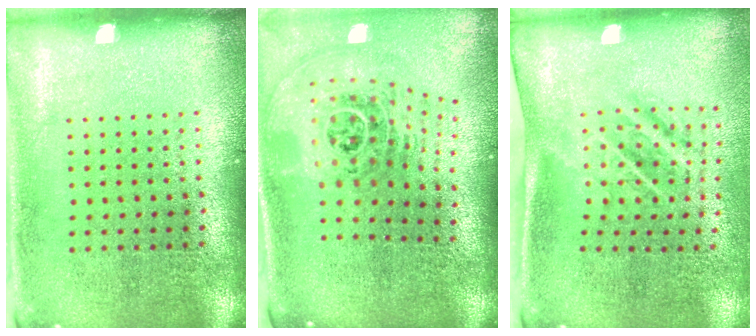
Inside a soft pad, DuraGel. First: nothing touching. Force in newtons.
{"total": 2.7, "press": 1.9, "slide": 1.9}
{"total": 1.8, "press": 1.1, "slide": 1.4}